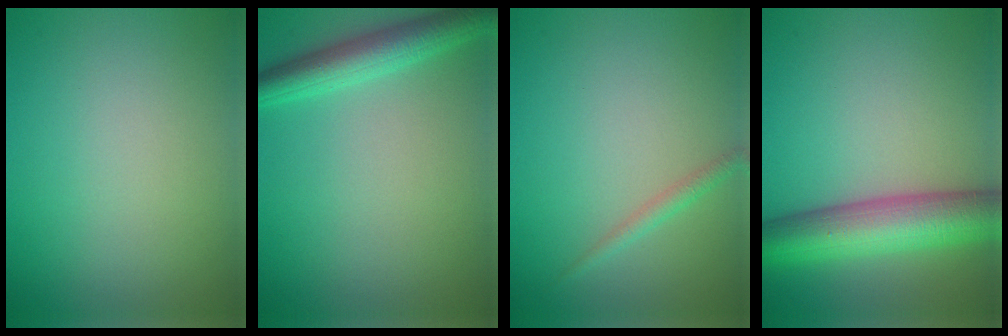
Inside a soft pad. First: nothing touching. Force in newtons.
{"total": 3.8, "press": 3.8, "slide": 0.2}
{"total": 1.2, "press": 1.2, "slide": 0.1}
{"total": 8.1, "press": 8.1, "slide": 0.2}